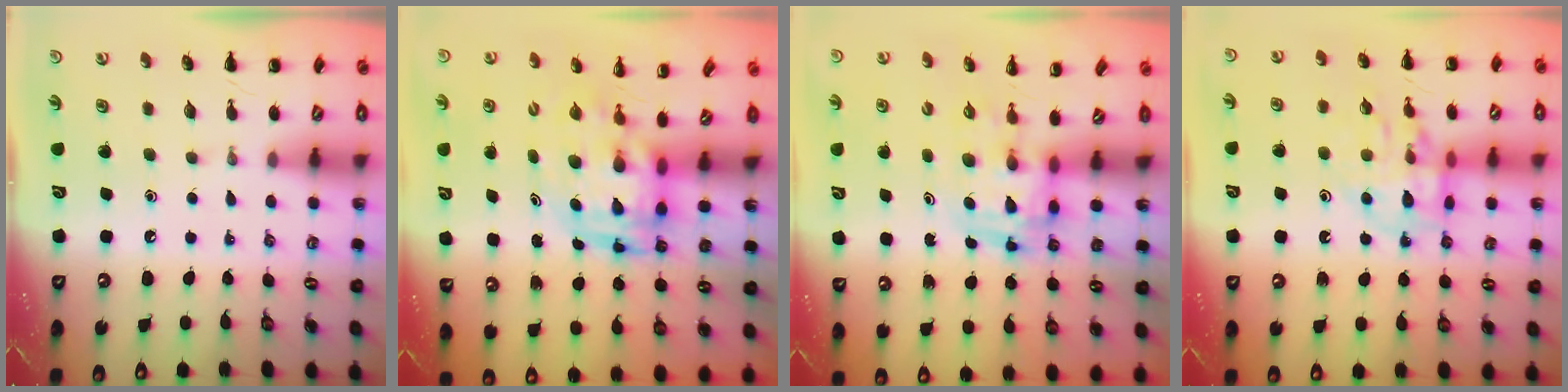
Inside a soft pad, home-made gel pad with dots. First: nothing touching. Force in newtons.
{"total": 3.9, "press": 3.8, "slide": 0.8}
{"total": 3.5, "press": 3.5, "slide": 0.6}
{"total": 13.2, "press": 13.1, "slide": 1.4}